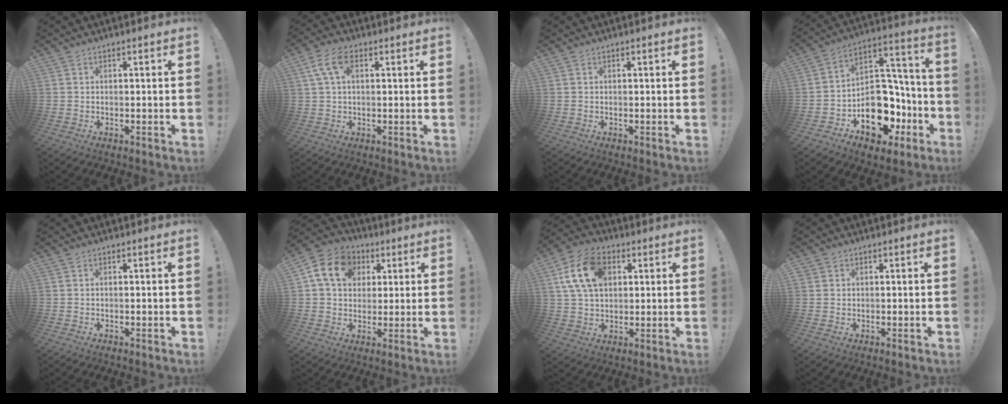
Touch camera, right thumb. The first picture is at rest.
{"total": 7.2, "force": [2.4, 4.0, 5.5], "torque": [-0.106, 0.007, 0.046]}
{"total": 0.0}
{"total": 18.0, "force": [-7.6, 13.4, 9.4], "torque": [-0.104, 0.044, -0.103]}
{"total": 0.0}
{"total": 14.5, "force": [4.6, 11.4, 7.6], "torque": [-0.104, -0.002, 0.090]}
{"total": 15.4, "force": [5.0, 10.6, 10.1], "torque": [-0.177, 0.001, 0.098]}
{"total": 1.7, "force": [0.9, 1.5, 0.3], "torque": [0.000, -0.003, 0.015]}